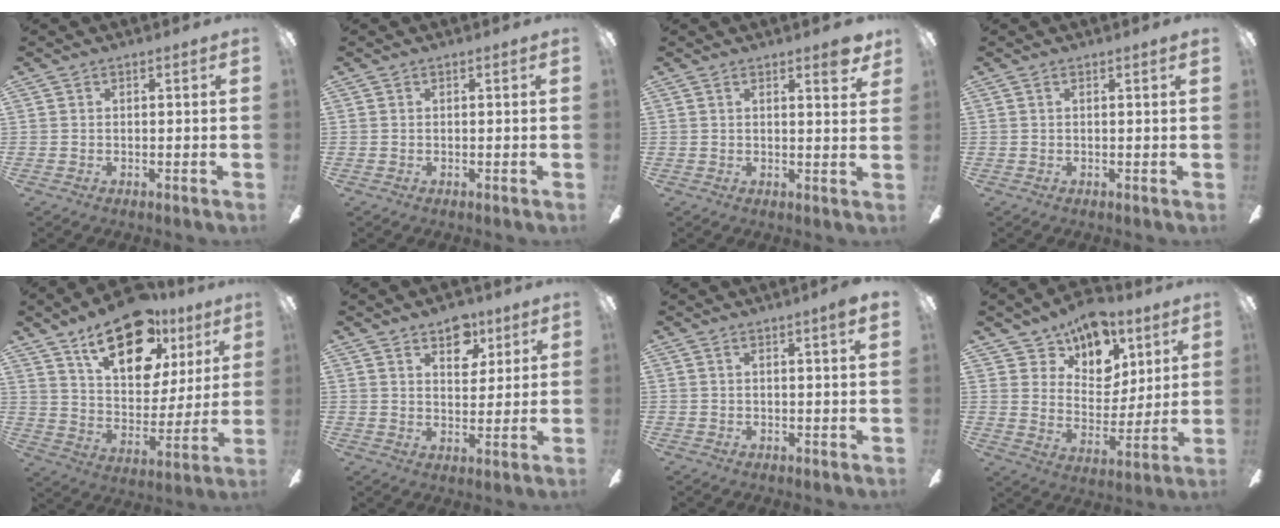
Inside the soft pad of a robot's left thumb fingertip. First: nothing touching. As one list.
[{"total": 0.0}, {"total": 3.7, "force": [2.7, 0.5, 2.4], "torque": [-0.021, -0.017, 0.039]}, {"total": 0.5, "force": [0.3, -0.1, 0.4], "torque": [-0.007, 0.000, 0.004]}, {"total": 20.8, "force": [13.0, 10.8, 12.1], "torque": [-0.177, -0.068, 0.224]}, {"total": 8.1, "force": [5.2, 4.9, 3.6], "torque": [-0.029, -0.023, 0.089]}, {"total": 2.3, "force": [1.4, -0.2, 1.7], "torque": [-0.027, -0.004, 0.022]}, {"total": 13.5, "force": [10.2, 8.0, 3.8], "torque": [-0.069, -0.073, 0.191]}]